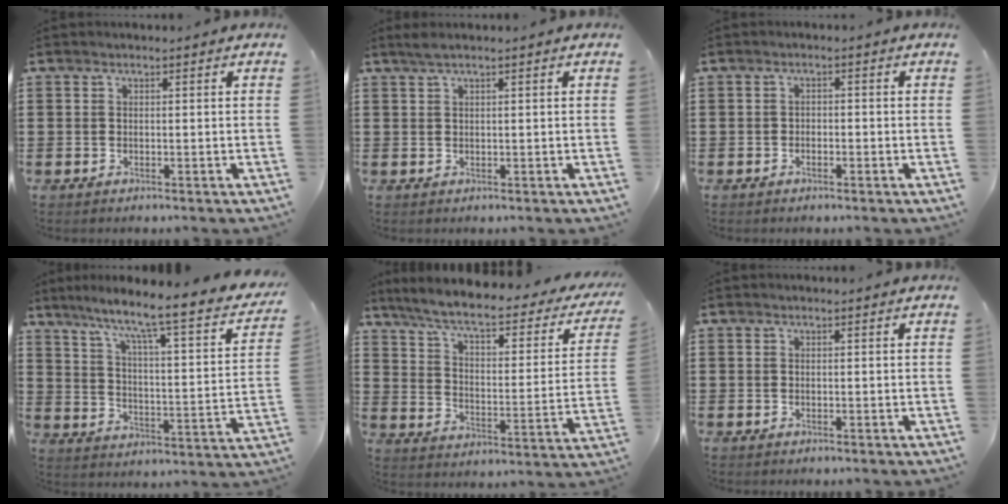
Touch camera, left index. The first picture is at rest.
{"total": 1.0, "force": [0.5, 0.0, 0.9], "torque": [-0.018, 0.000, 0.009]}
{"total": 1.2, "force": [-1.1, 0.4, 0.0], "torque": [-0.007, 0.001, -0.024]}
{"total": 5.9, "force": [4.8, -0.7, 3.4], "torque": [-0.083, -0.056, 0.062]}
{"total": 6.5, "force": [5.4, 0.7, 3.6], "torque": [-0.092, -0.038, 0.087]}
{"total": 0.0}